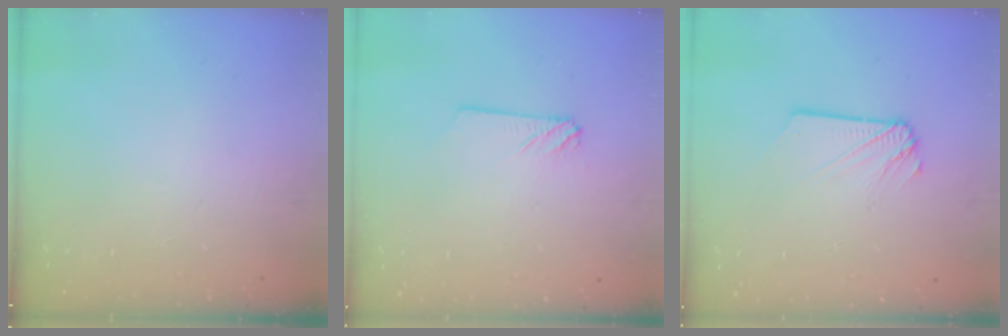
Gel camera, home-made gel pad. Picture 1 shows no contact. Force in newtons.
{"total": 2.4, "press": 2.4, "slide": 0.3}
{"total": 2.5, "press": 2.5, "slide": 0.1}